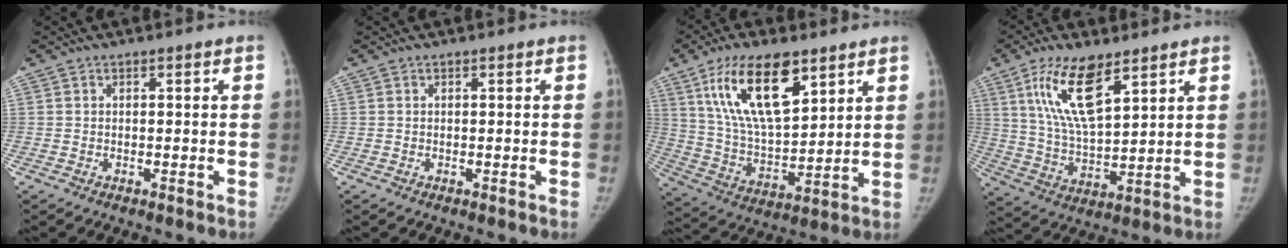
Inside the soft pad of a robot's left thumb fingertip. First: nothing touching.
{"total": 0.0}
{"total": 18.7, "force": [9.7, 7.9, 13.9], "torque": [-0.222, -0.041, 0.184]}
{"total": 13.9, "force": [7.4, 5.2, 10.6], "torque": [-0.187, -0.033, 0.146]}